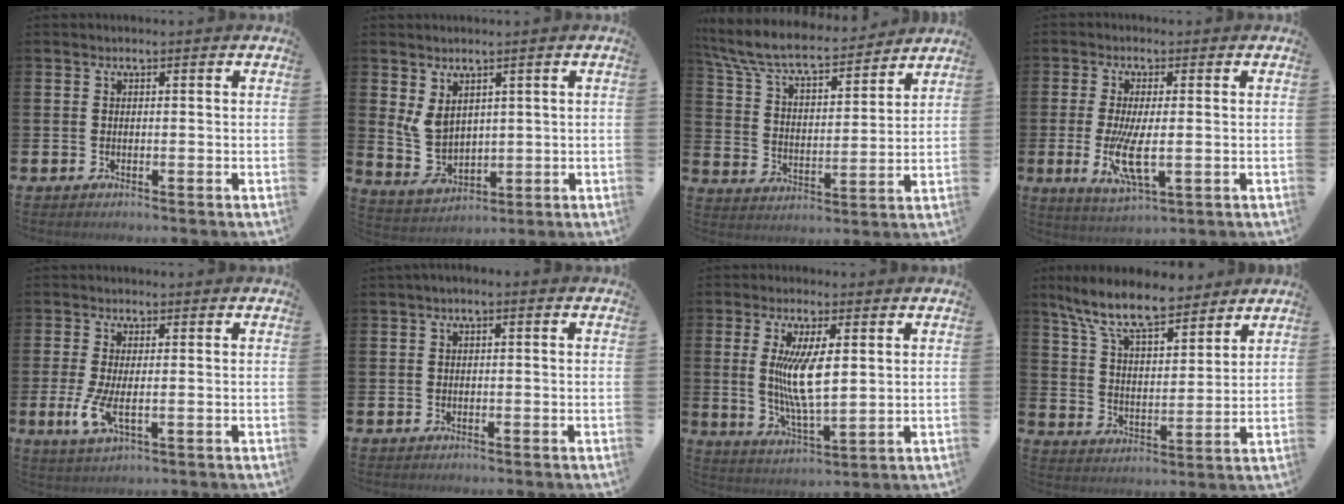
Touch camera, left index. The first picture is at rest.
{"total": 5.0, "force": [2.7, 3.3, 2.6], "torque": [-0.056, -0.005, 0.051]}
{"total": 8.5, "force": [7.7, 2.0, 3.0], "torque": [-0.100, -0.052, 0.134]}
{"total": 7.0, "force": [-0.5, 2.4, 6.5], "torque": [-0.122, -0.013, -0.011]}
{"total": 4.2, "force": [-0.4, 1.5, 4.0], "torque": [-0.073, -0.004, -0.007]}
{"total": 1.0, "force": [-0.7, 0.3, 0.7], "torque": [-0.010, 0.000, -0.014]}
{"total": 8.3, "force": [2.1, 2.6, 7.6], "torque": [-0.129, -0.005, 0.032]}
{"total": 10.6, "force": [8.9, 3.2, 4.8], "torque": [-0.121, -0.038, 0.162]}